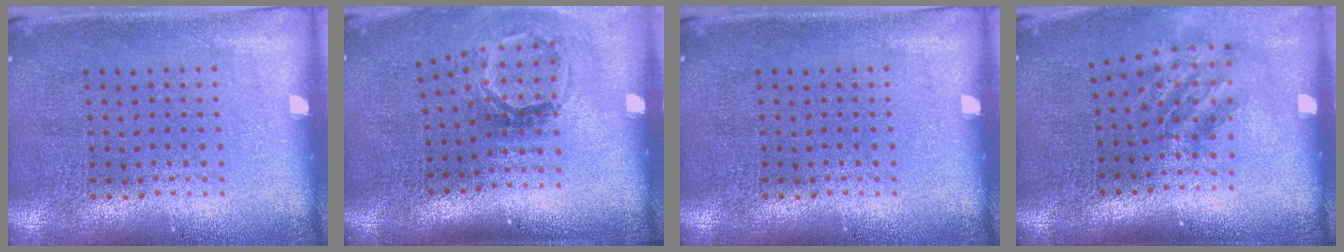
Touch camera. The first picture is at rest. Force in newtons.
{"total": 1.8, "press": 1.2, "slide": 1.4}
{"total": 0.0}
{"total": 1.9, "press": 1.3, "slide": 1.3}